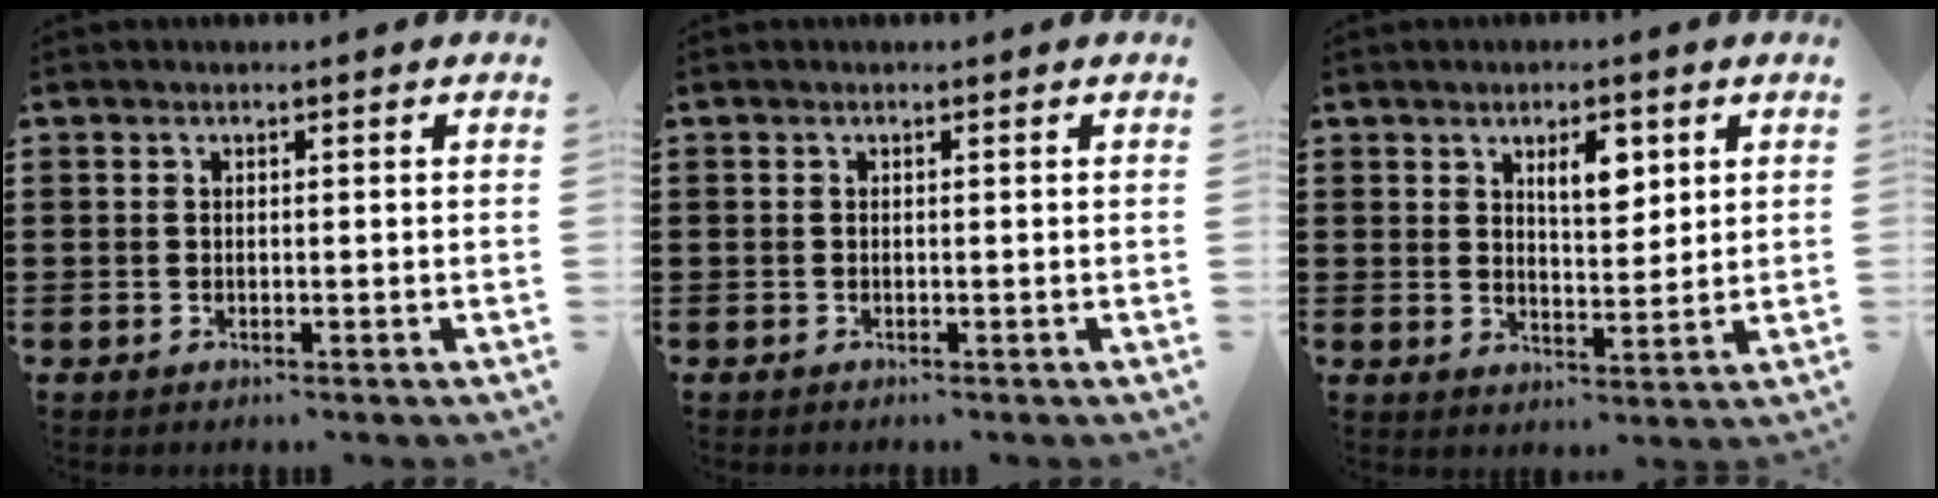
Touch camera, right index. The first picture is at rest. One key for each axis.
{"total": 0.0}
{"total": 5.0, "fx": 2.4, "fy": 2.1, "fz": 3.9, "tx": -0.060, "ty": -0.001, "tz": 0.036}